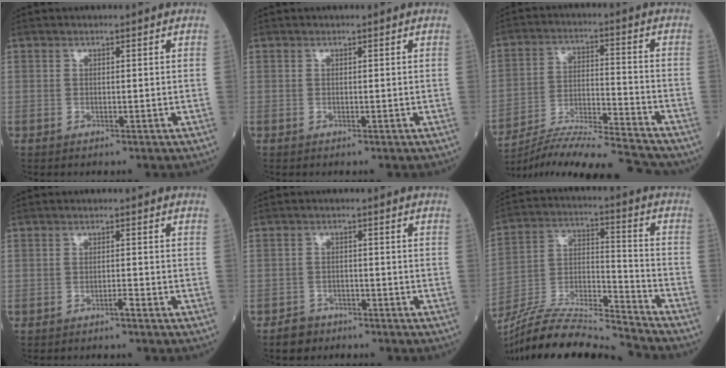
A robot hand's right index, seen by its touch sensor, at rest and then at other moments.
{"total": 0.0}
{"total": 17.0, "force": [-15.9, 0.9, 5.9], "torque": [-0.130, -0.003, -0.262]}
{"total": 0.9, "force": [-0.8, -0.1, 0.5], "torque": [-0.004, 0.001, -0.015]}
{"total": 3.0, "force": [-2.4, 1.9, 0.2], "torque": [-0.012, 0.007, -0.039]}
{"total": 18.0, "force": [-17.2, -0.6, 5.3], "torque": [-0.098, 0.012, -0.306]}